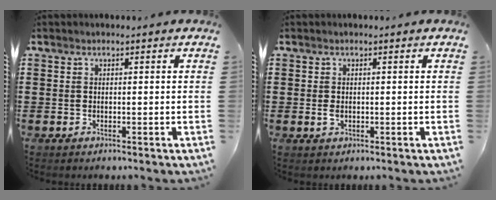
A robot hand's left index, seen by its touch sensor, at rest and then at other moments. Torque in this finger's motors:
{"motor_torque": [0.88, 0.88, 0.17, 0.05]}